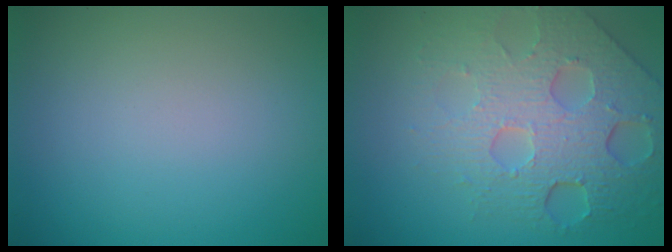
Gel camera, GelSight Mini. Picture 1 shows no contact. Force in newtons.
{"total": 8.3, "press": 5.4, "slide": 6.2}